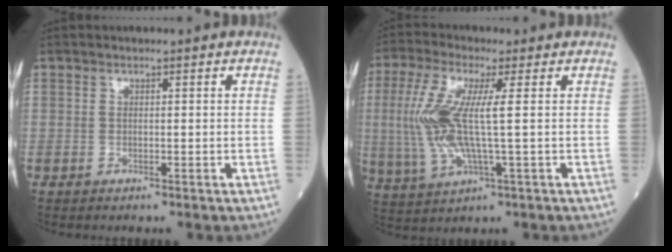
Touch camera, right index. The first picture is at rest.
{"total": 10.4, "force": [0.8, 1.5, 10.3], "torque": [-0.245, 0.000, 0.013]}